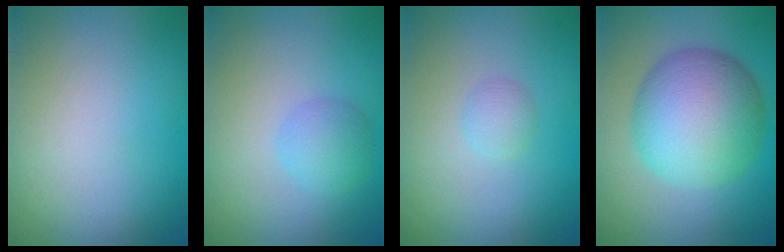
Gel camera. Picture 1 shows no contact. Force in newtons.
{"total": 2.3, "press": 2.3, "slide": 0.1}
{"total": 1.2, "press": 1.2, "slide": 0.1}
{"total": 9.4, "press": 9.4, "slide": 0.1}